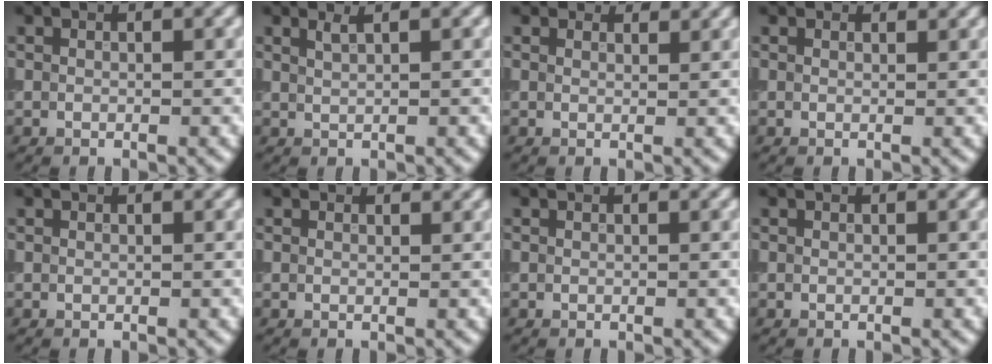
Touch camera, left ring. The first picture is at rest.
{"total": 1.3, "force": [0.9, 0.5, 0.9], "torque": [-0.012, 0.004, 0.011]}
{"total": 3.0, "force": [2.8, 1.0, 0.7], "torque": [-0.013, -0.005, 0.036]}
{"total": 1.6, "force": [1.5, 0.4, 0.3], "torque": [-0.011, -0.004, 0.013]}
{"total": 0.0}
{"total": 1.2, "force": [1.1, 0.3, 0.2], "torque": [-0.007, -0.007, 0.008]}
{"total": 0.0}
{"total": 0.0}